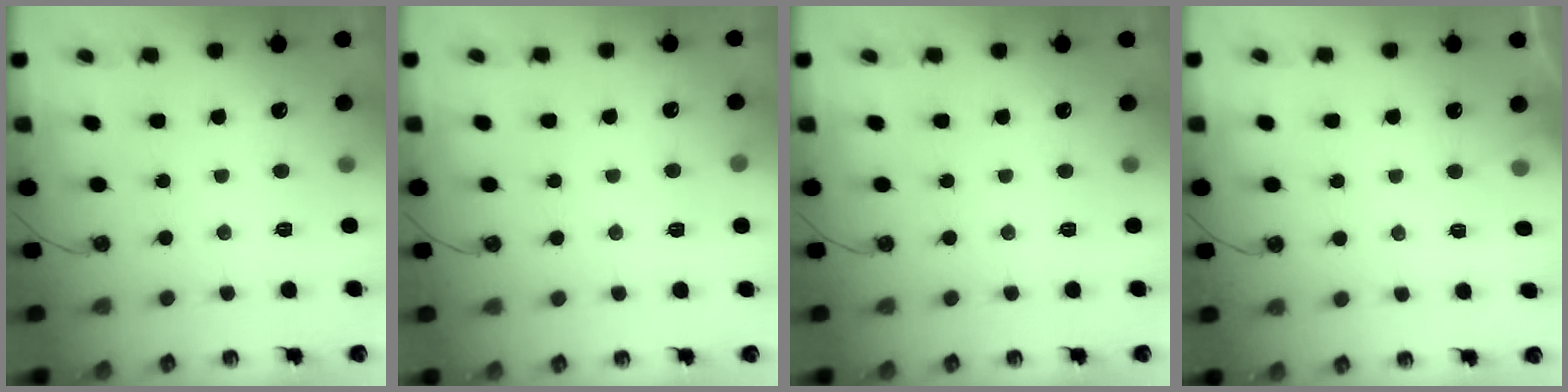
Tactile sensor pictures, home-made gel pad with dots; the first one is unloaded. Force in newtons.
{"total": 3.8, "press": 3.8, "slide": 0.7}
{"total": 0.0}
{"total": 3.8, "press": 3.8, "slide": 0.5}